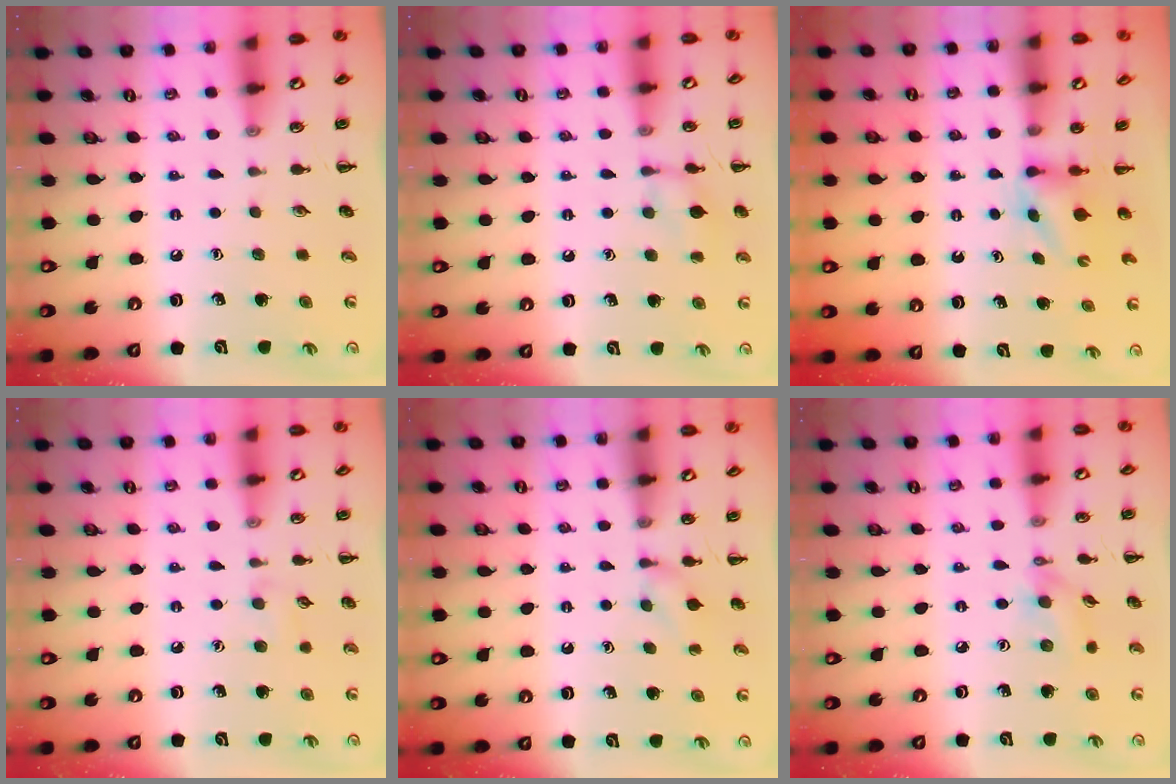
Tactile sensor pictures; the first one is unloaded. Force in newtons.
{"total": 8.3, "press": 8.2, "slide": 1.4}
{"total": 2.7, "press": 2.5, "slide": 1.0}
{"total": 4.1, "press": 3.7, "slide": 1.6}
{"total": 3.6, "press": 3.3, "slide": 1.4}
{"total": 4.9, "press": 4.9, "slide": 0.5}